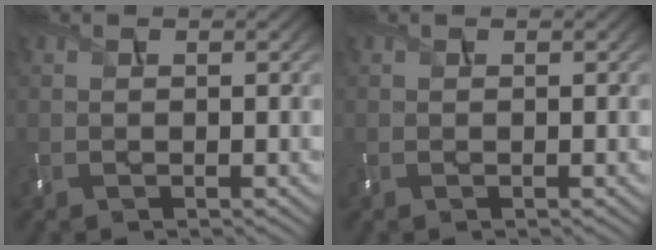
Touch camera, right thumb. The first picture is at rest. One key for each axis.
{"total": 0.0}